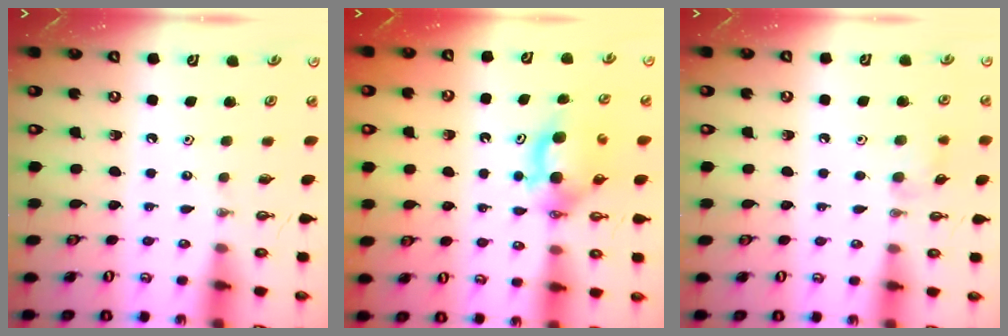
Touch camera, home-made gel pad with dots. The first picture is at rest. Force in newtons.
{"total": 7.5, "press": 5.0, "slide": 5.6}
{"total": 7.6, "press": 7.3, "slide": 2.3}